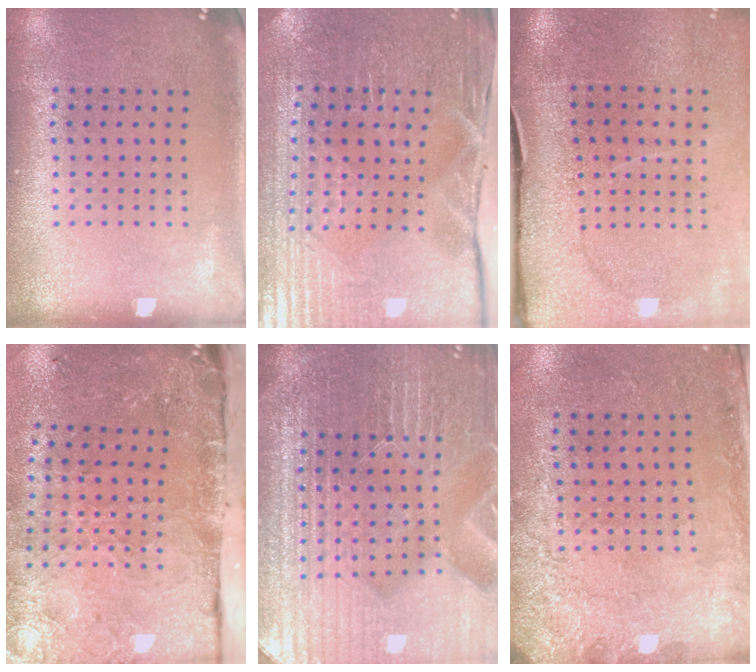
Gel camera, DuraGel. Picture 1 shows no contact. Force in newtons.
{"total": 4.2, "press": 4.1, "slide": 0.8}
{"total": 3.9, "press": 3.2, "slide": 2.3}
{"total": 4.9, "press": 3.6, "slide": 3.3}
{"total": 6.0, "press": 5.5, "slide": 2.5}
{"total": 2.7, "press": 2.0, "slide": 1.9}